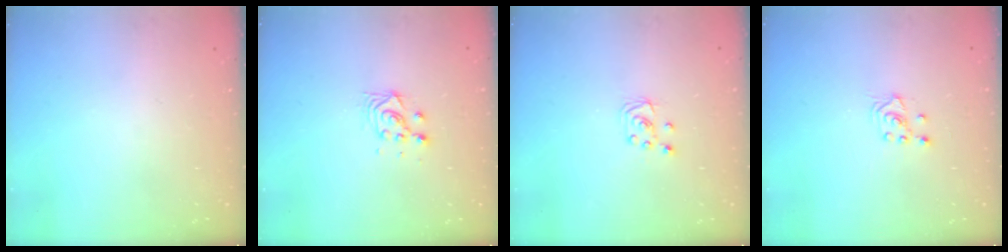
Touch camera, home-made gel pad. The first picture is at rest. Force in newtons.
{"total": 4.0, "press": 3.8, "slide": 1.1}
{"total": 4.2, "press": 4.2, "slide": 0.3}
{"total": 2.7, "press": 2.5, "slide": 0.9}